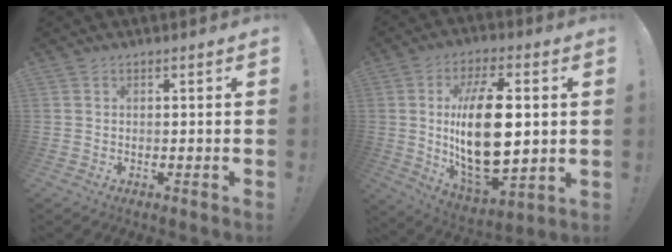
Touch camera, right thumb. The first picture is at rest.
{"total": 23.3, "force": [2.4, 10.9, 20.4], "torque": [-0.380, -0.011, 0.041]}